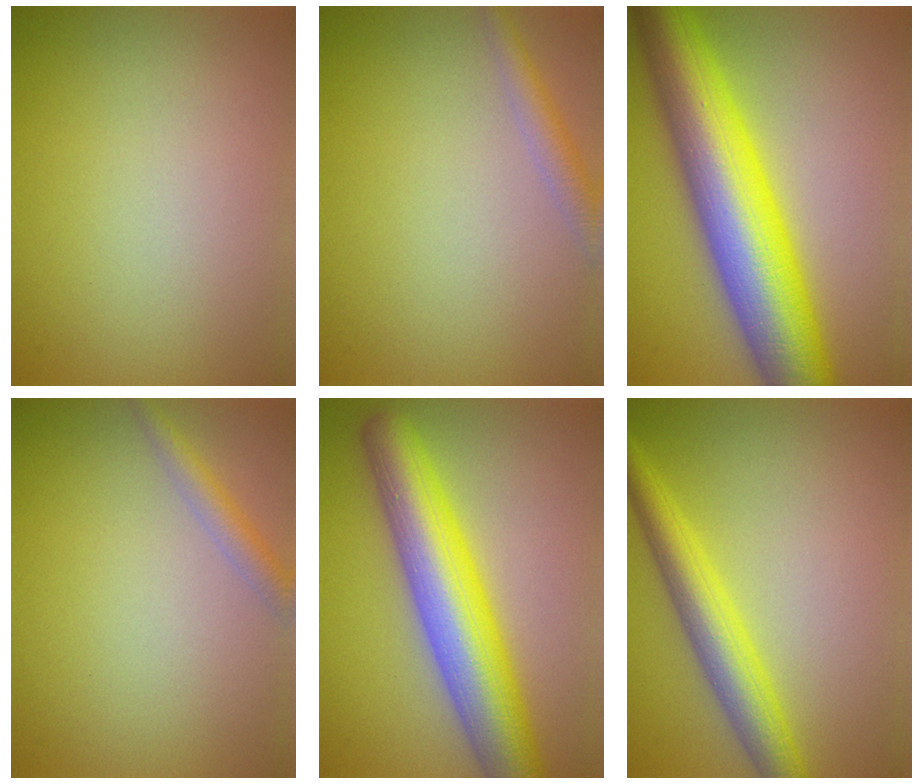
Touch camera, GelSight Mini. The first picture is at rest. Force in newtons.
{"total": 2.2, "press": 2.2, "slide": 0.1}
{"total": 12.8, "press": 12.8, "slide": 0.1}
{"total": 2.0, "press": 2.0, "slide": 0.1}
{"total": 9.6, "press": 9.5, "slide": 0.4}
{"total": 5.0, "press": 5.0, "slide": 0.1}